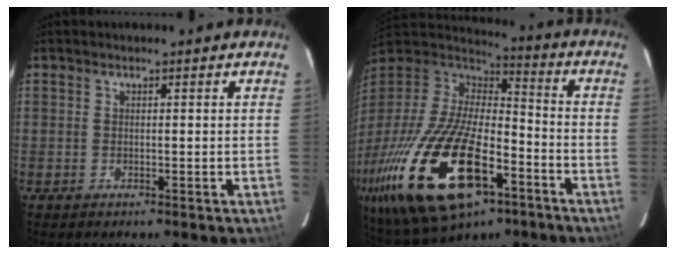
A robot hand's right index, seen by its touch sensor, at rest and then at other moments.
{"total": 33.9, "force": [-15.9, 15.7, 25.6], "torque": [-0.543, -0.053, -0.266]}